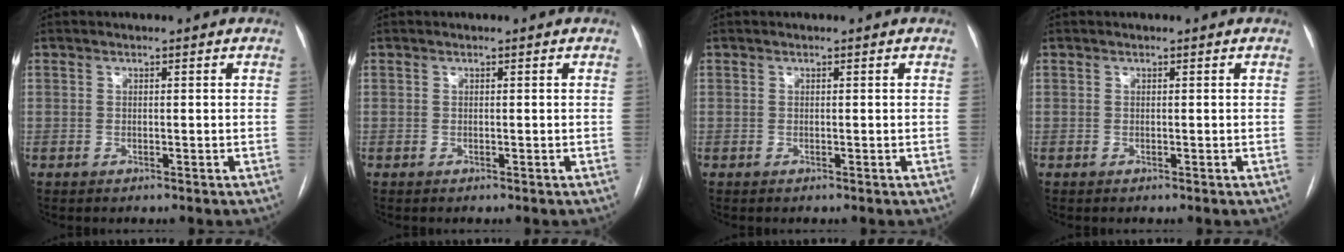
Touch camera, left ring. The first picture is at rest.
{"total": 0.0}
{"total": 0.0}
{"total": 0.0}